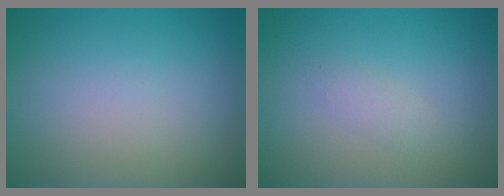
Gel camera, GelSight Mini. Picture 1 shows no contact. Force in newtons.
{"total": 1.0, "press": 1.0, "slide": 0.1}